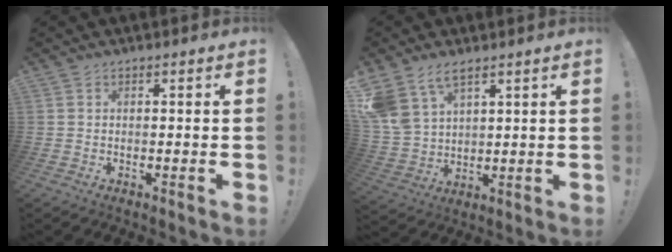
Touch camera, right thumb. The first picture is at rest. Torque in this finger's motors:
{"motor_torque": [1.38, 2.70, 1.48, 1.06, 0.16]}